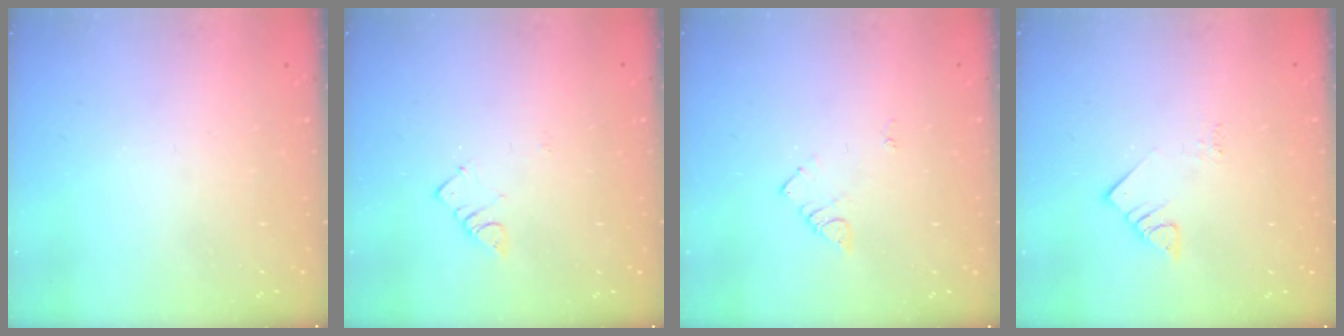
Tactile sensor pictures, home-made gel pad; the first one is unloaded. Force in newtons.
{"total": 3.2, "press": 3.2, "slide": 0.3}
{"total": 4.0, "press": 4.0, "slide": 0.5}
{"total": 3.3, "press": 3.3, "slide": 0.4}